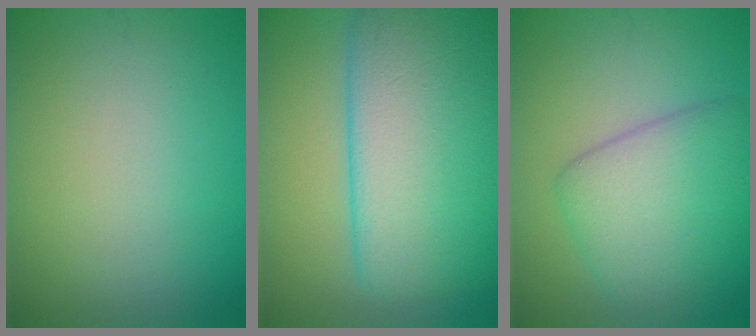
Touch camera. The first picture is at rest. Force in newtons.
{"total": 11.9, "press": 11.9, "slide": 0.4}
{"total": 6.1, "press": 6.0, "slide": 0.4}